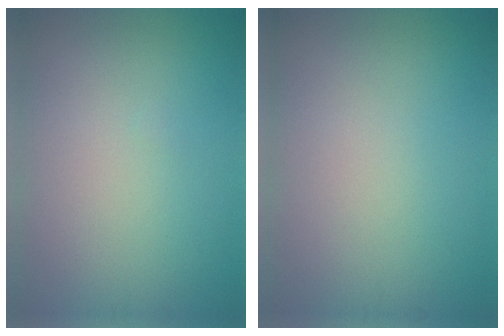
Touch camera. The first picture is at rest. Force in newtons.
{"total": 0.0}